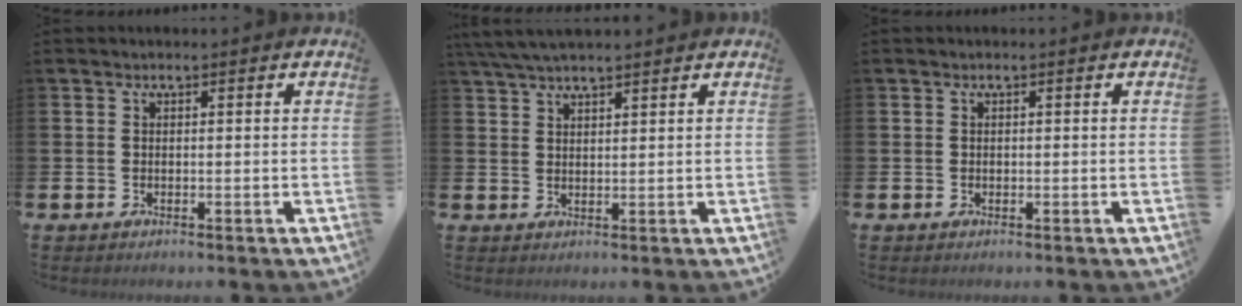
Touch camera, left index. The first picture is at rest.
{"total": 4.3, "force": [3.8, 0.7, 1.8], "torque": [-0.035, -0.010, 0.070]}
{"total": 0.0}